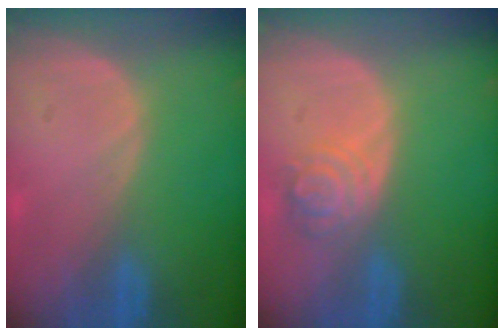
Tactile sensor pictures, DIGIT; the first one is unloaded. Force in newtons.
{"total": 4.3, "press": 4.3, "slide": 0.4}